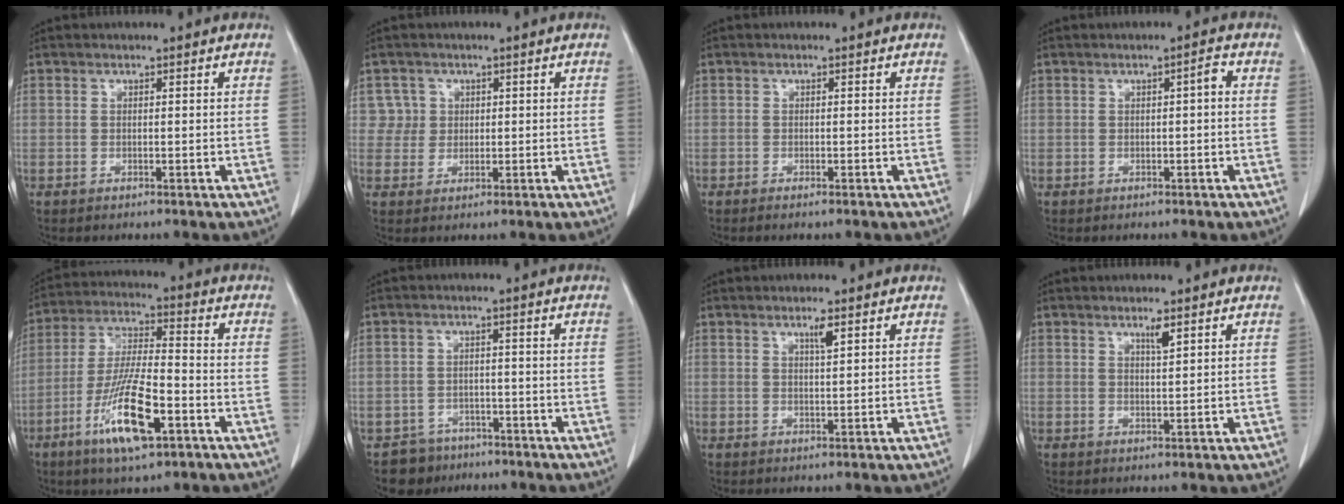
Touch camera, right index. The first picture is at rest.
{"total": 3.0, "force": [1.0, 2.8, -0.4], "torque": [0.027, 0.007, 0.013]}
{"total": 0.8, "force": [-0.6, 0.0, 0.5], "torque": [-0.011, -0.002, -0.010]}
{"total": 1.4, "force": [0.1, 0.2, 1.4], "torque": [-0.019, 0.005, 0.001]}
{"total": 13.1, "force": [-5.9, 2.5, 11.5], "torque": [-0.228, -0.015, -0.107]}
{"total": 4.9, "force": [-3.4, 3.4, -0.5], "torque": [0.012, 0.011, -0.053]}
{"total": 1.9, "force": [1.1, 0.0, 1.6], "torque": [-0.030, -0.003, 0.020]}
{"total": 2.0, "force": [1.3, 0.0, 1.5], "torque": [-0.029, -0.003, 0.023]}